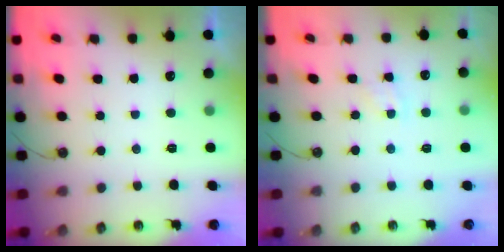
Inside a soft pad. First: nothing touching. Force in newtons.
{"total": 3.9, "press": 3.9, "slide": 0.5}